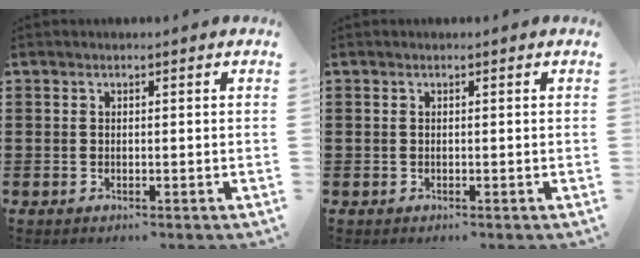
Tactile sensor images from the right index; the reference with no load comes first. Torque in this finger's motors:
{"motor_torque": [-0.05, 0.16, 0.01, 0.00]}